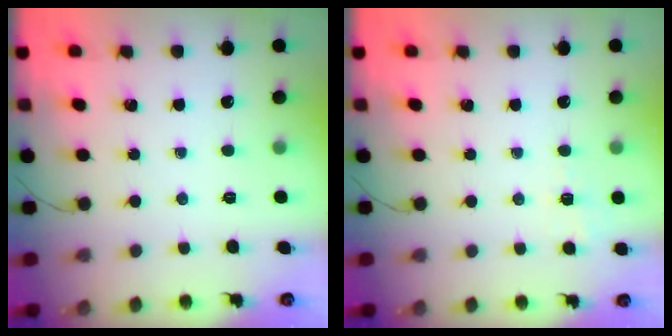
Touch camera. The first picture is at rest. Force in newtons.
{"total": 2.0, "press": 1.0, "slide": 1.7}